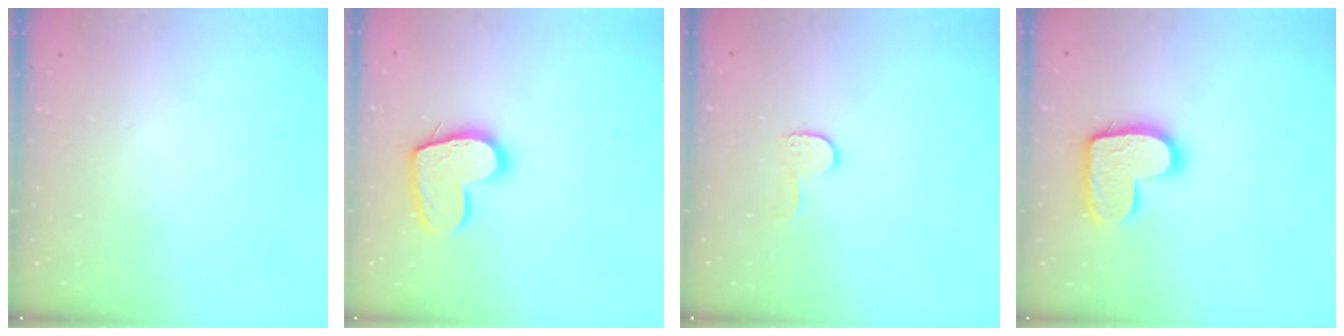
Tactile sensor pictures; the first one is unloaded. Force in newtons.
{"total": 14.0, "press": 14.0, "slide": 1.3}
{"total": 5.4, "press": 5.4, "slide": 0.5}
{"total": 14.2, "press": 14.2, "slide": 0.8}